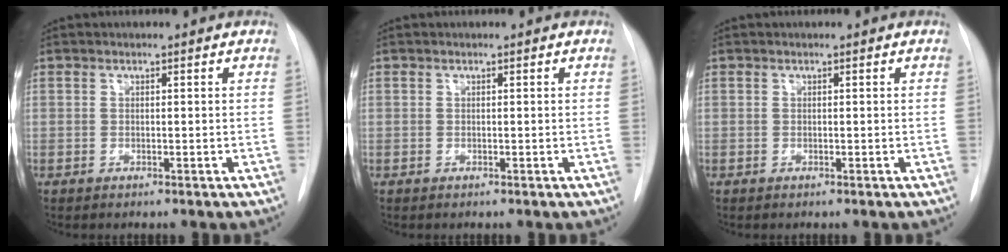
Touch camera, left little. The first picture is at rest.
{"total": 0.0}
{"total": 0.0}